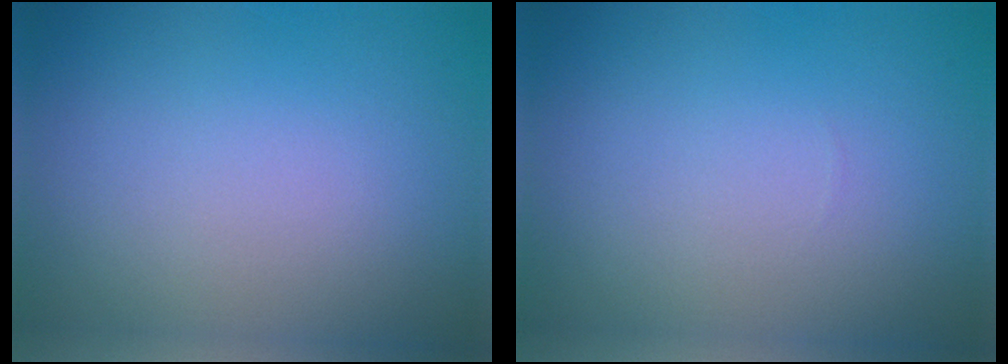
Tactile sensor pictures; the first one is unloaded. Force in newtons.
{"total": 0.0}